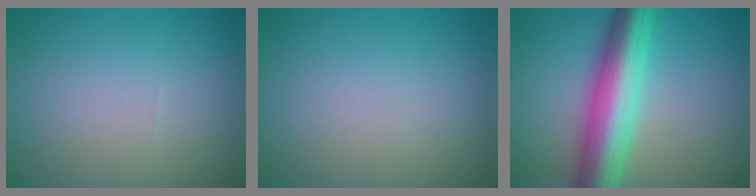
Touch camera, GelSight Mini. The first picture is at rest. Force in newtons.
{"total": 0.0}
{"total": 9.5, "press": 9.5, "slide": 0.1}